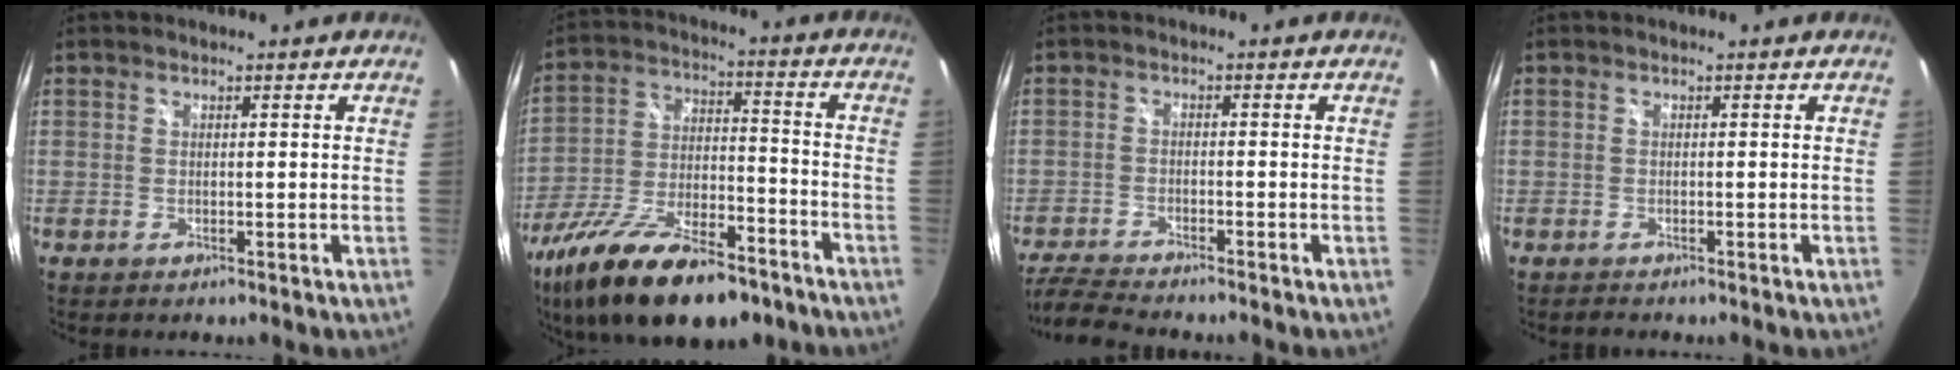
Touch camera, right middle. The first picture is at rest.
{"total": 22.2, "force": [-14.8, 8.2, 14.3], "torque": [-0.275, -0.039, -0.241]}
{"total": 6.3, "force": [-5.9, -0.1, 2.1], "torque": [-0.065, -0.020, -0.111]}
{"total": 0.6, "force": [-0.5, 0.2, -0.1], "torque": [-0.002, 0.000, -0.010]}